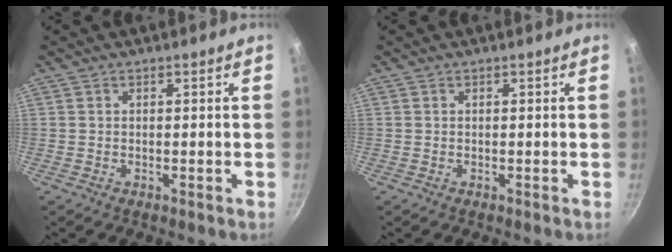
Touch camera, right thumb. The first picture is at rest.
{"total": 0.0}